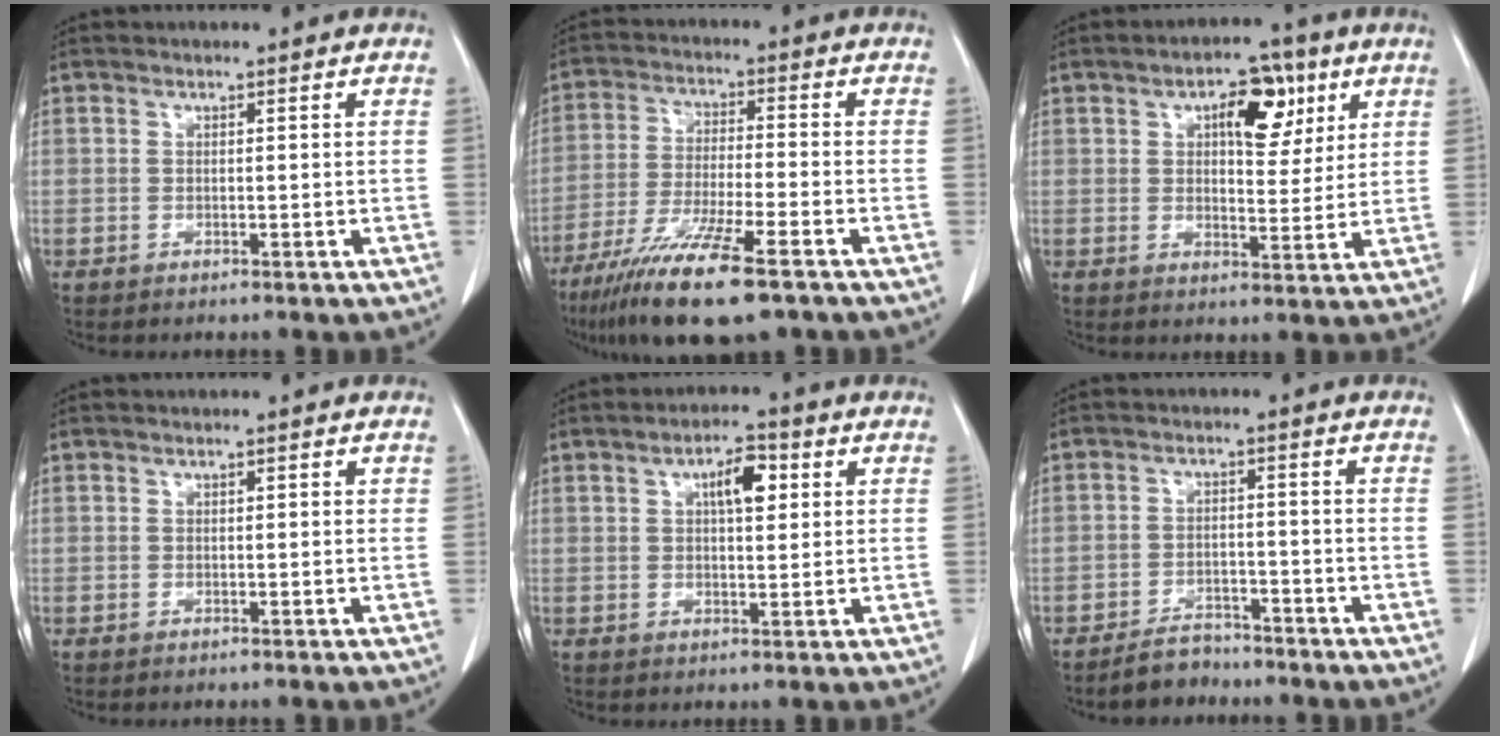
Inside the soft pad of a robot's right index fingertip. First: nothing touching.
{"total": 14.2, "force": [-9.4, 1.3, 10.6], "torque": [-0.206, -0.042, -0.164]}
{"total": 8.4, "force": [3.8, 3.9, 6.4], "torque": [-0.088, 0.014, 0.055]}
{"total": 0.9, "force": [0.3, 0.4, 0.7], "torque": [-0.010, 0.002, 0.003]}
{"total": 5.4, "force": [1.8, 1.9, 4.7], "torque": [-0.078, 0.010, 0.029]}
{"total": 3.8, "force": [-3.5, 1.6, 0.3], "torque": [-0.010, 0.002, -0.058]}